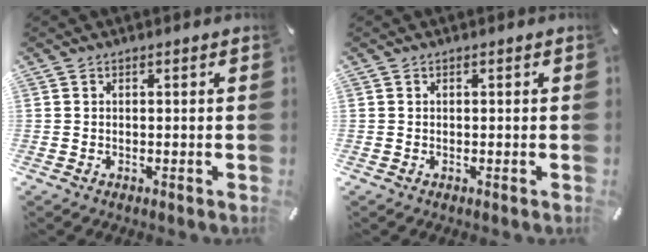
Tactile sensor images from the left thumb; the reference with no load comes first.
{"total": 0.0}